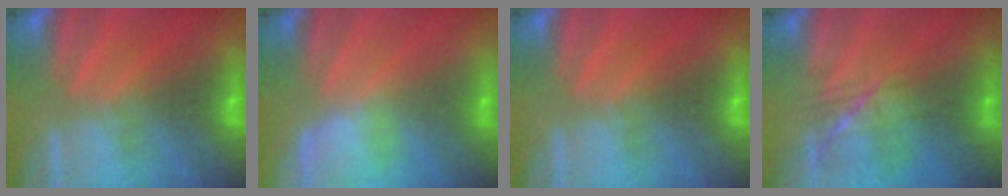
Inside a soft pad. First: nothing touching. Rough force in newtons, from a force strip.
{"total": 2.9}
{"total": 0.0}
{"total": 2.3}